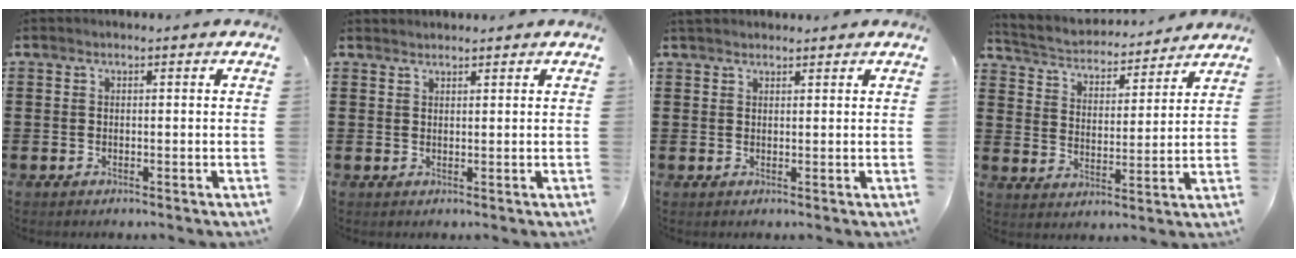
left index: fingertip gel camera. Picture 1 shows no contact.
{"total": 1.2, "force": [1.2, 0.2, -0.1], "torque": [-0.001, 0.000, 0.023]}
{"total": 1.4, "force": [1.3, 0.3, 0.1], "torque": [-0.005, 0.003, 0.026]}
{"total": 3.4, "force": [3.4, 0.5, 0.2], "torque": [-0.026, -0.030, 0.050]}